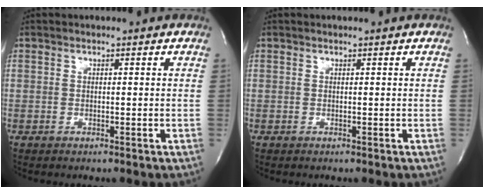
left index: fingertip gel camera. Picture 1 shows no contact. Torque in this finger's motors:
{"motor_torque": [0.19, 0.01, 0.00, -0.01]}